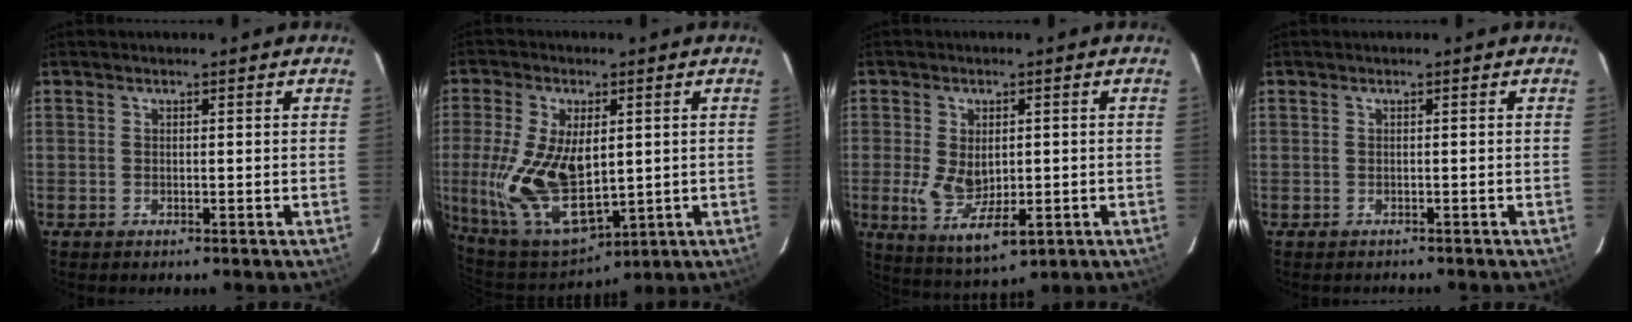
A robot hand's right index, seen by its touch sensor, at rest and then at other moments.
{"total": 18.2, "force": [-0.1, 9.8, 15.3], "torque": [-0.331, -0.019, 0.017]}
{"total": 9.2, "force": [-1.5, 4.7, 7.7], "torque": [-0.155, -0.020, -0.016]}
{"total": 1.1, "force": [-1.0, 0.3, -0.1], "torque": [0.000, 0.002, -0.011]}